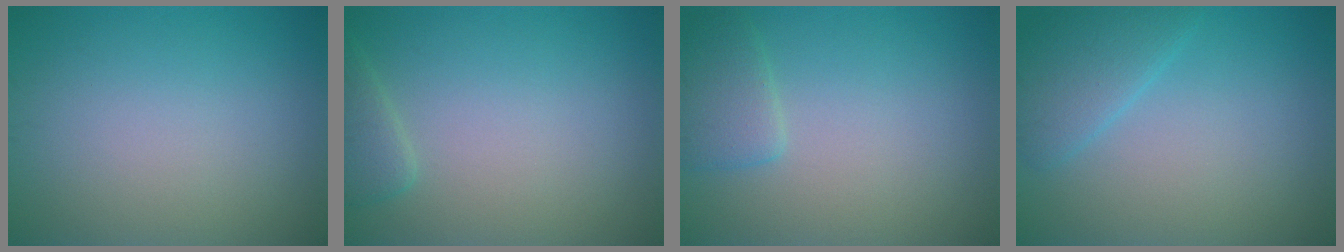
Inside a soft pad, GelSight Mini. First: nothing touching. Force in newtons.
{"total": 1.9, "press": 1.8, "slide": 0.2}
{"total": 2.2, "press": 2.1, "slide": 0.2}
{"total": 2.8, "press": 2.8, "slide": 0.1}